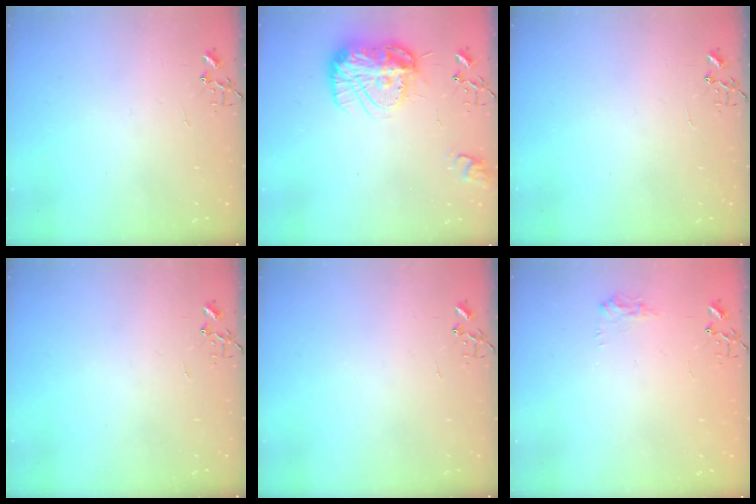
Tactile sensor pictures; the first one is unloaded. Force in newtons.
{"total": 15.7, "press": 15.7, "slide": 1.3}
{"total": 0.0}
{"total": 0.0}
{"total": 0.0}
{"total": 7.6, "press": 7.5, "slide": 0.3}